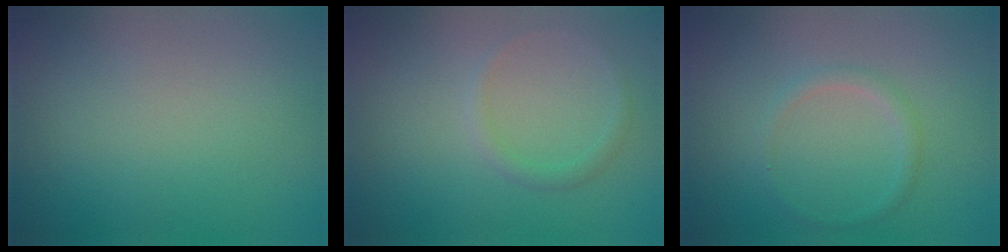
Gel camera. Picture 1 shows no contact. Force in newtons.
{"total": 1.1, "press": 1.1, "slide": 0.1}
{"total": 1.2, "press": 1.2, "slide": 0.1}